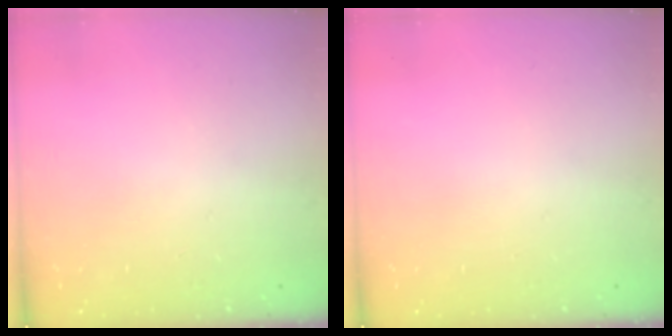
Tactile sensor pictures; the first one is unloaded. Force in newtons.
{"total": 0.0}